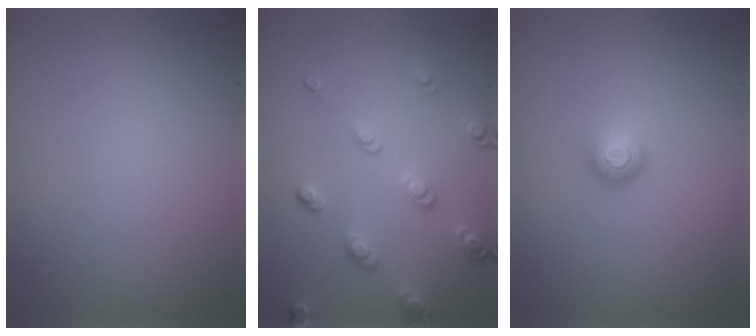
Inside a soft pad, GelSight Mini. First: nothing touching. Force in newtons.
{"total": 3.2, "press": 2.6, "slide": 2.0}
{"total": 1.5, "press": 1.1, "slide": 1.0}